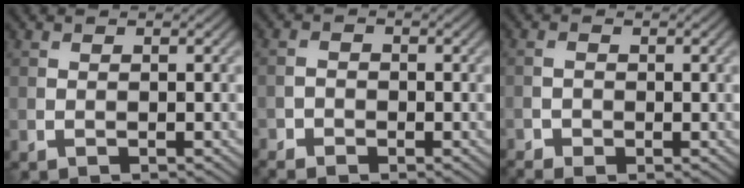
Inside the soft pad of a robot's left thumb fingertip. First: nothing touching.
{"total": 2.6, "force": [-2.0, 1.5, 0.8], "torque": [-0.022, 0.001, -0.043]}
{"total": 1.8, "force": [-1.0, 1.1, 0.9], "torque": [-0.024, -0.002, -0.021]}